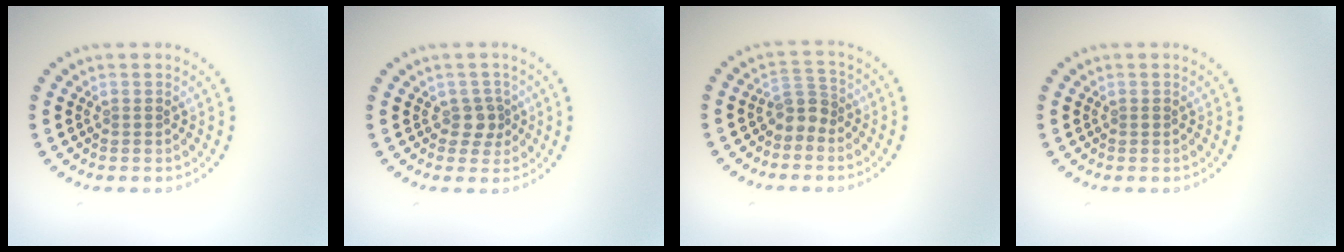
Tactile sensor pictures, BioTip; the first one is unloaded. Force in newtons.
{"total": 1.8, "press": 1.4, "slide": 1.1}
{"total": 2.2, "press": 1.7, "slide": 1.4}
{"total": 0.0}